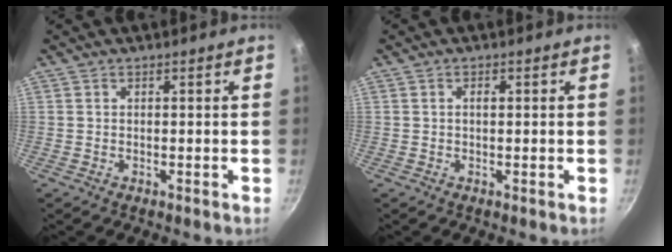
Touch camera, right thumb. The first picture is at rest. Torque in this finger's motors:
{"motor_torque": [0.14, 0.04, 0.15, 0.00, -0.01]}